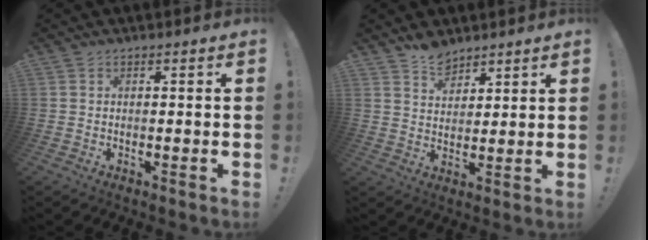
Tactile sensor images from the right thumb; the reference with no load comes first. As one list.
[{"total": 6.6, "force": [5.6, 3.1, 1.5], "torque": [-0.019, -0.037, 0.106]}]